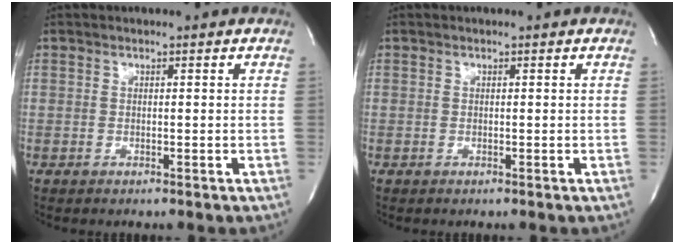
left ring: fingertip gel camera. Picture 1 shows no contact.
{"total": 0.0}